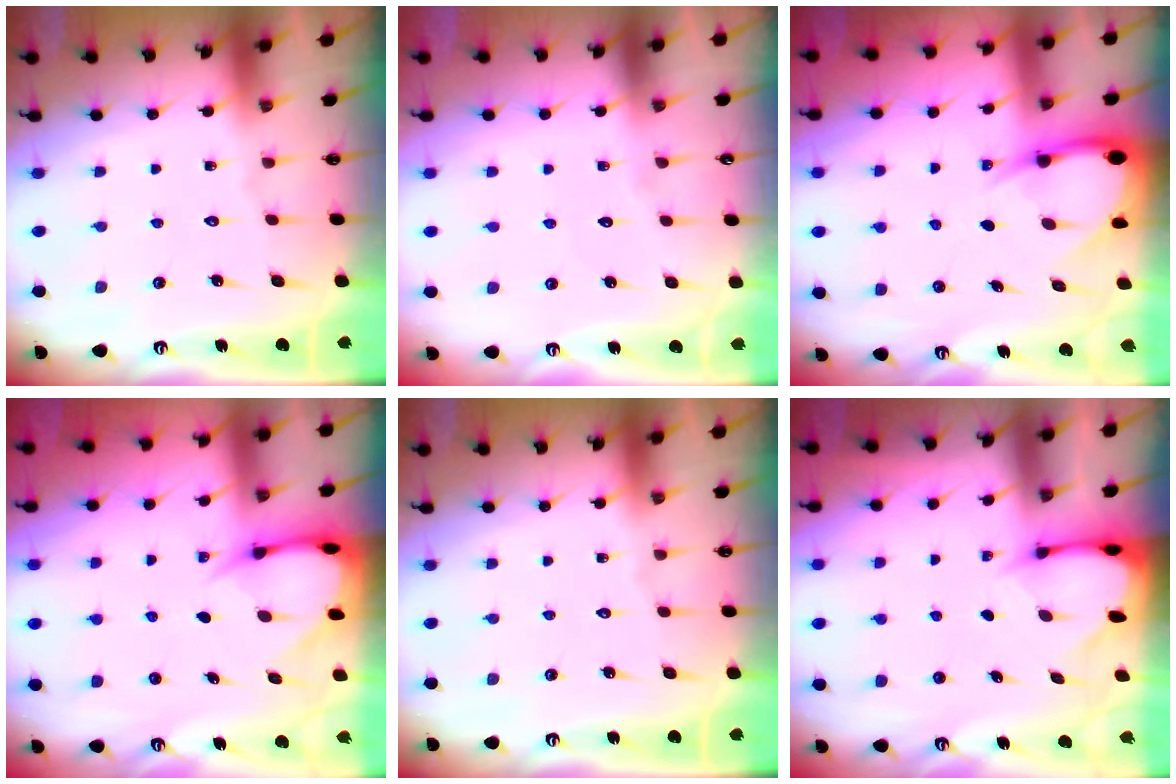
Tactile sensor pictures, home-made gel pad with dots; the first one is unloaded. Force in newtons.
{"total": 3.9, "press": 3.8, "slide": 0.4}
{"total": 6.4, "press": 6.4, "slide": 0.6}
{"total": 5.1, "press": 5.1, "slide": 0.5}
{"total": 0.0}
{"total": 2.7, "press": 2.7, "slide": 0.4}